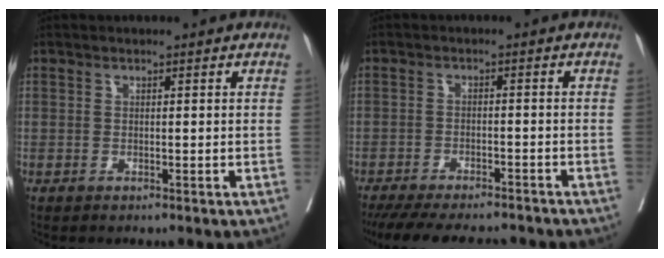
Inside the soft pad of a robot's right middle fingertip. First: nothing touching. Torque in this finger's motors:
{"motor_torque": [1.10, -1.04, 0.58, 0.17]}